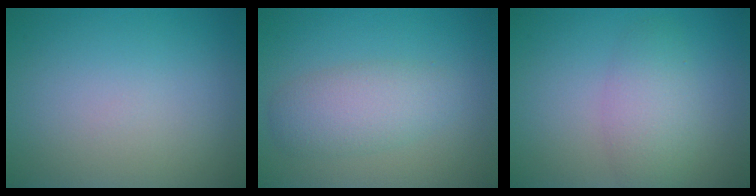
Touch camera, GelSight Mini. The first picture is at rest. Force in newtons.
{"total": 2.2, "press": 2.2, "slide": 0.2}
{"total": 3.3, "press": 3.3, "slide": 0.2}